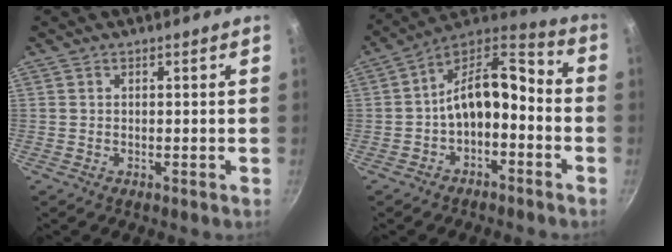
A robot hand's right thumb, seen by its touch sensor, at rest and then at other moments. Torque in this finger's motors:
{"motor_torque": [0.86, 0.23, 0.02, 0.19, 0.37]}